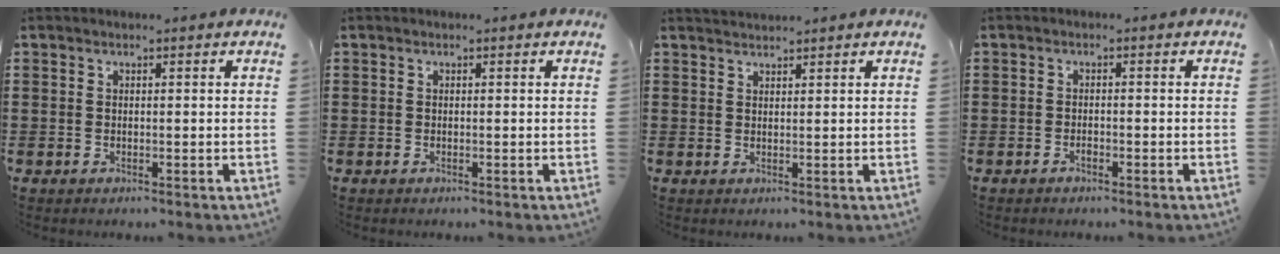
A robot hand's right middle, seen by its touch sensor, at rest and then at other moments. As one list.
[{"total": 0.0}, {"total": 1.5, "force": [1.5, 0.0, -0.1], "torque": [-0.003, 0.001, 0.031]}, {"total": 1.2, "force": [-0.9, 0.4, 0.5], "torque": [-0.015, -0.001, -0.019]}]